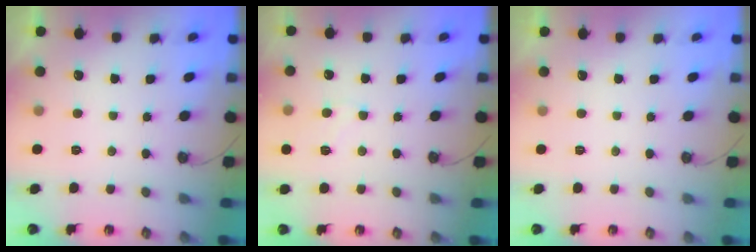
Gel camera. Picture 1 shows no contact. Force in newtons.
{"total": 5.7, "press": 5.7, "slide": 0.6}
{"total": 0.0}